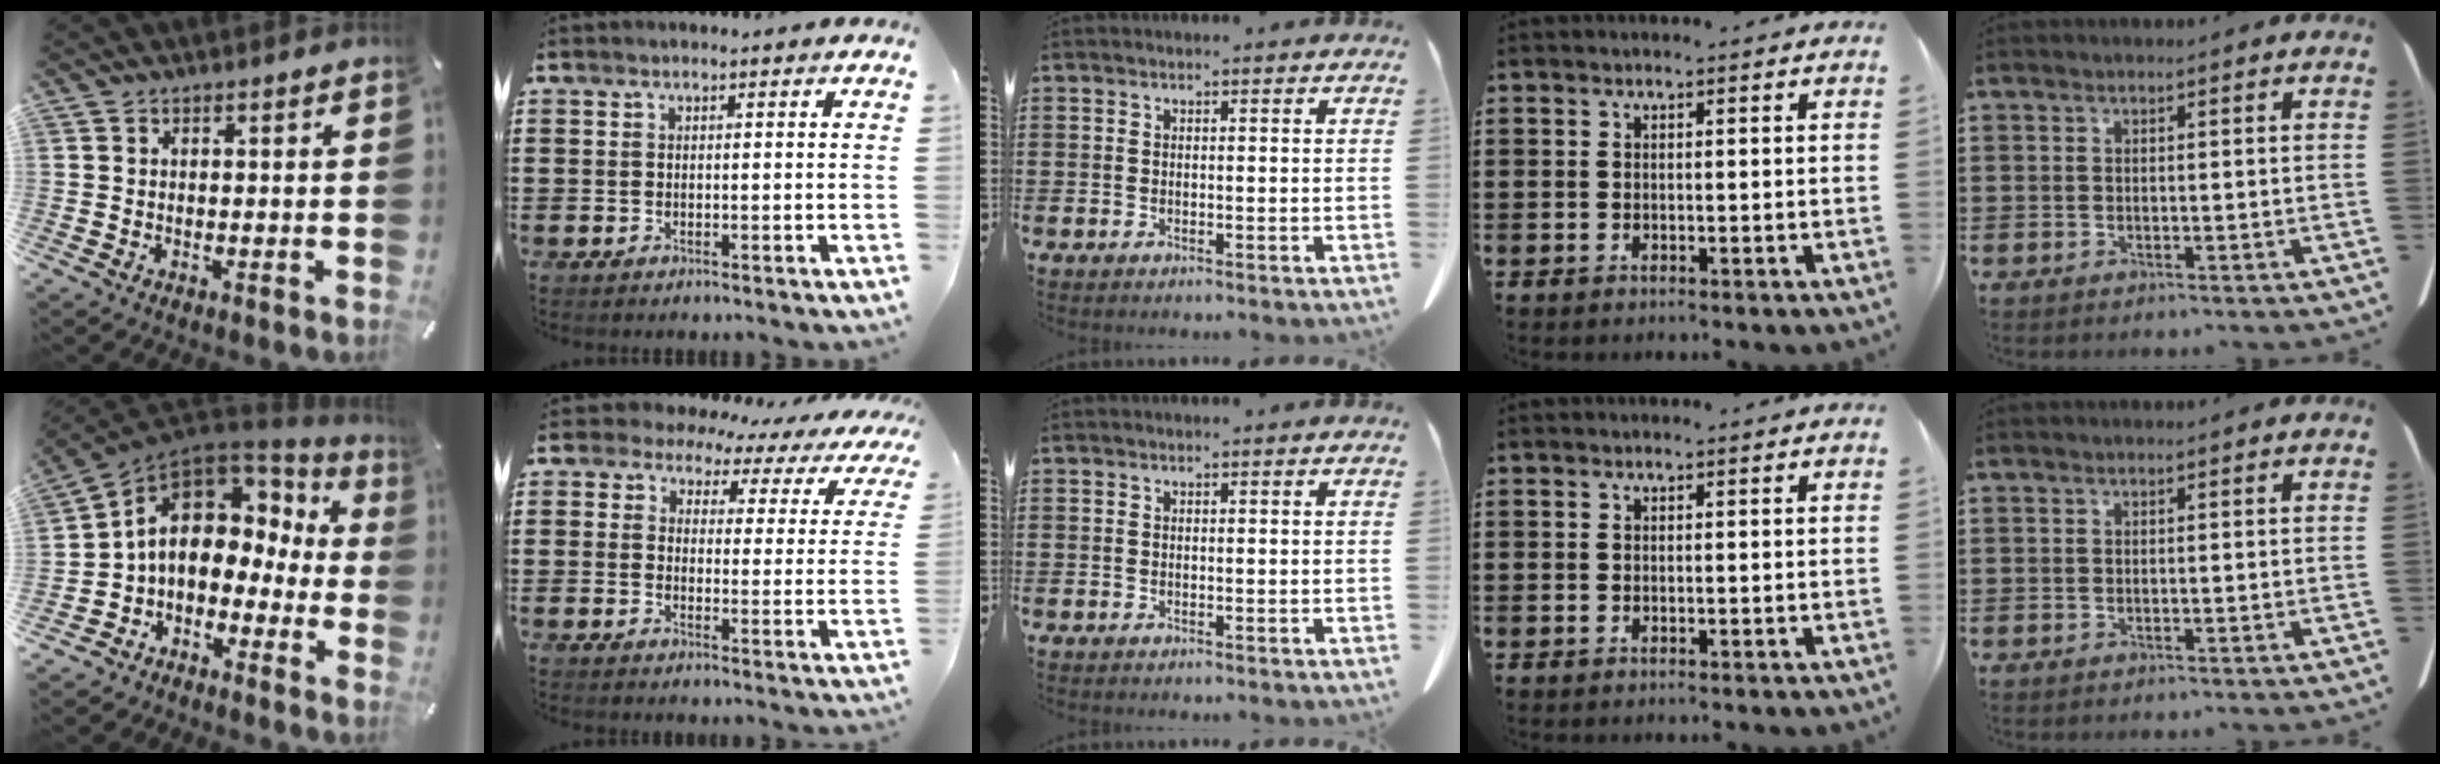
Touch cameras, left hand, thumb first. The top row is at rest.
{"thumb": {"total": 9.5, "force": [1.4, 7.2, 5.9], "torque": [-0.115, -0.011, 0.021]}, "index": {"total": 4.6, "force": [3.8, 2.4, 1.1], "torque": [-0.047, -0.016, 0.063]}}